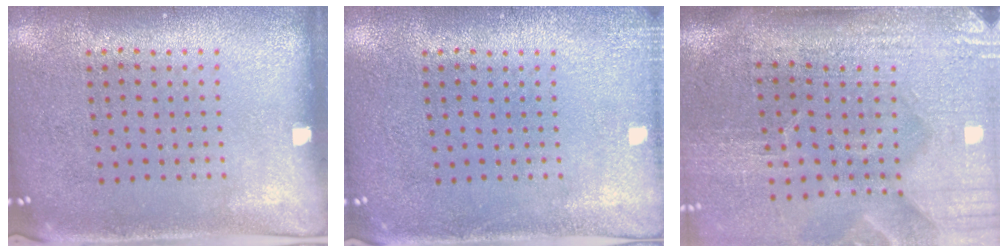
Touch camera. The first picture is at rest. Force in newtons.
{"total": 1.4, "press": 1.4, "slide": 0.2}
{"total": 4.9, "press": 4.1, "slide": 2.6}